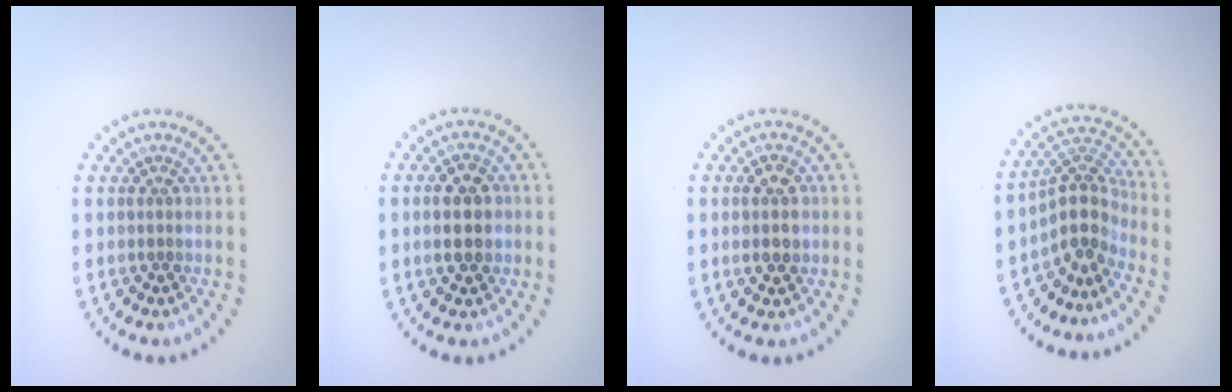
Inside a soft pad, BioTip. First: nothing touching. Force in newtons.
{"total": 4.2, "press": 4.2, "slide": 0.1}
{"total": 3.0, "press": 3.0, "slide": 0.2}
{"total": 3.6, "press": 2.6, "slide": 2.4}